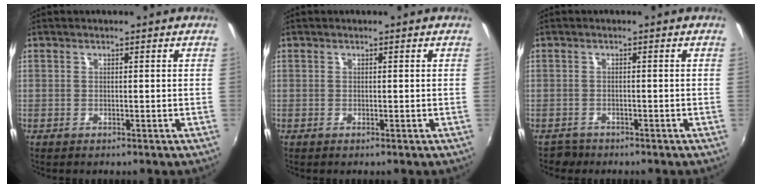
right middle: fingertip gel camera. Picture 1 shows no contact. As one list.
[{"total": 0.0}, {"total": 1.4, "force": [-1.2, 0.6, -0.2], "torque": [-0.001, 0.001, -0.023]}]